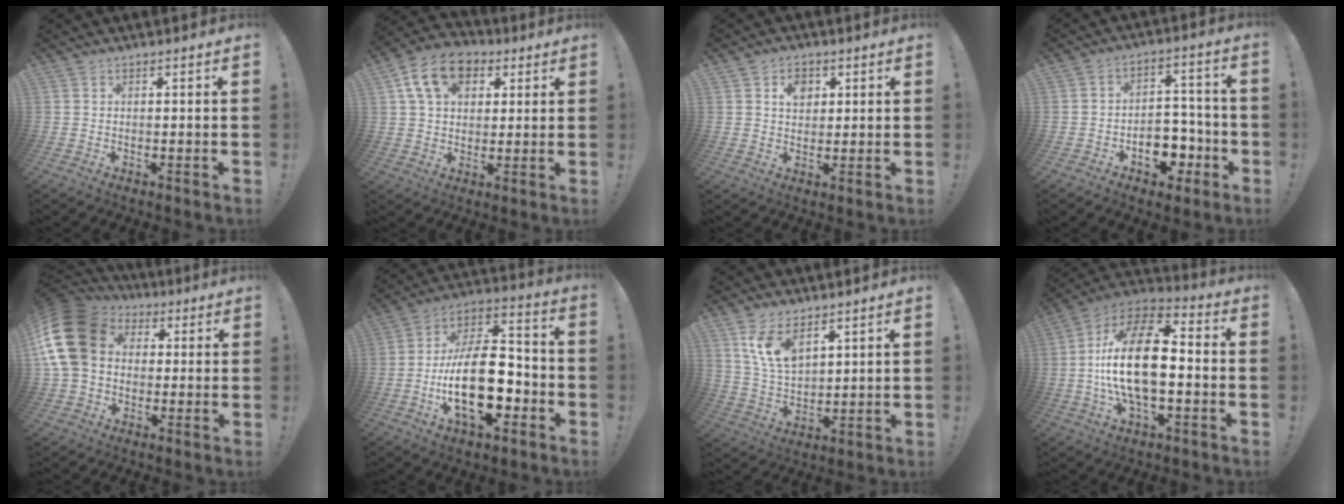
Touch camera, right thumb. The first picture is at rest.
{"total": 13.5, "force": [5.6, 9.4, 7.9], "torque": [-0.126, -0.006, 0.107]}
{"total": 5.1, "force": [2.0, 4.0, 2.5], "torque": [-0.024, -0.004, 0.031]}
{"total": 11.3, "force": [-5.0, 8.0, 6.3], "torque": [-0.070, 0.049, -0.074]}
{"total": 17.9, "force": [3.8, 13.7, 10.9], "torque": [-0.203, 0.002, 0.072]}
{"total": 23.8, "force": [-6.0, 11.8, 19.9], "torque": [-0.375, 0.028, -0.095]}
{"total": 10.2, "force": [6.5, 4.8, 6.1], "torque": [-0.115, -0.030, 0.125]}
{"total": 21.1, "force": [-1.9, 9.9, 18.6], "torque": [-0.351, 0.015, -0.035]}